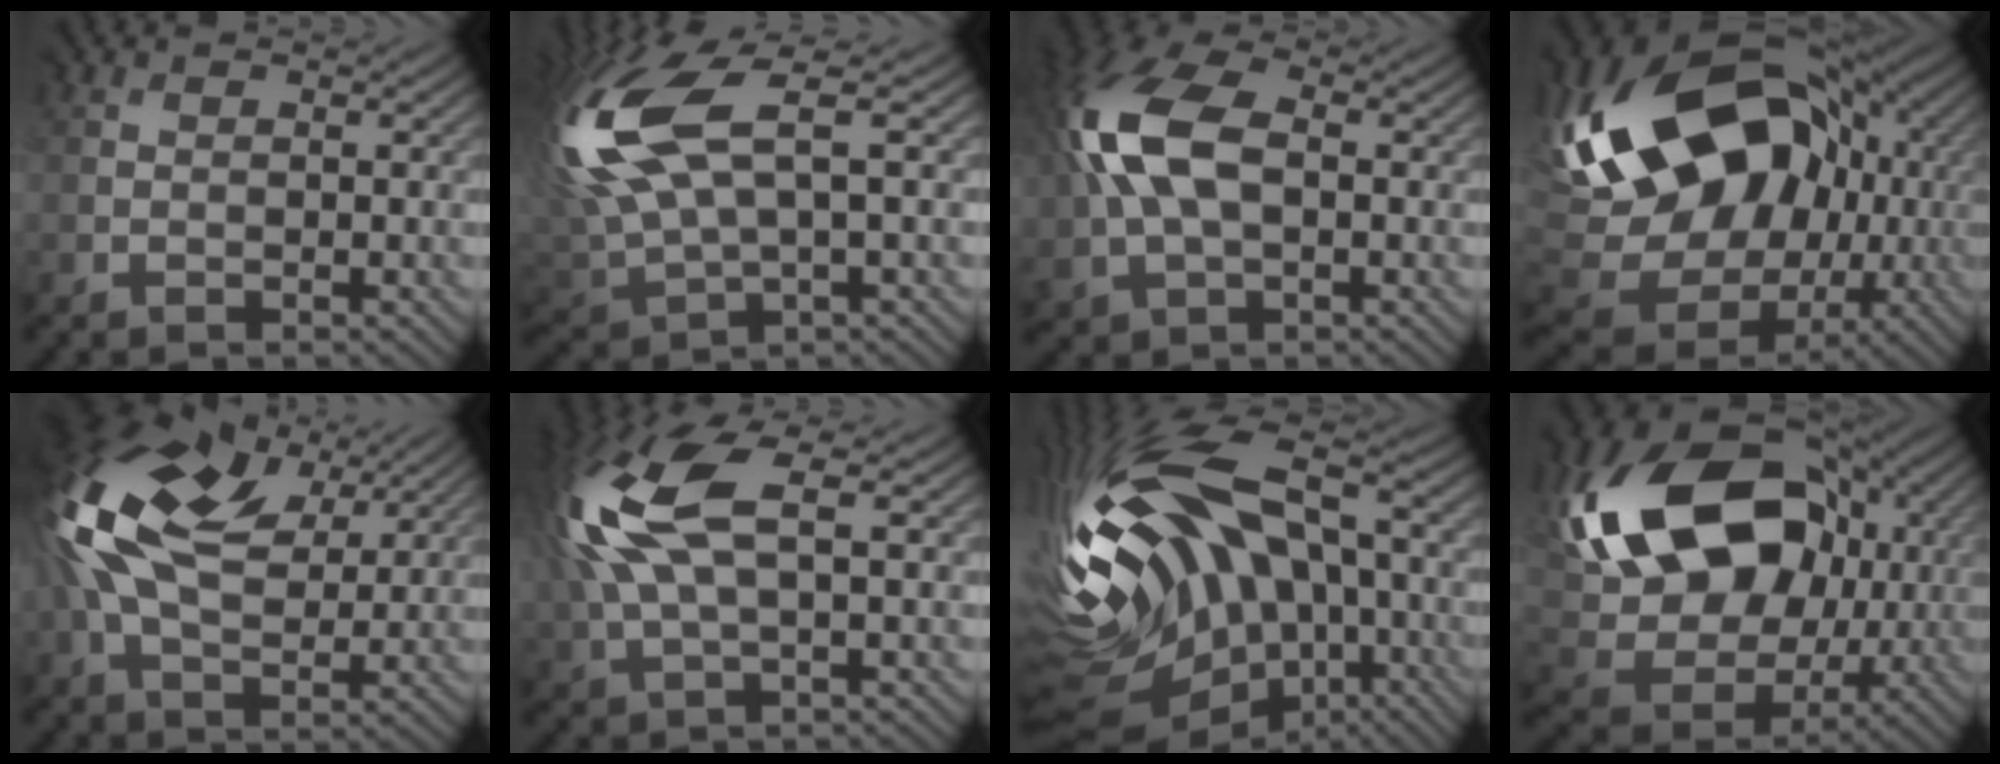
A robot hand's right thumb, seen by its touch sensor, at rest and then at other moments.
{"total": 12.7, "force": [4.7, 5.1, 10.7], "torque": [-0.281, 0.015, 0.096]}
{"total": 12.8, "force": [1.9, 7.7, 10.1], "torque": [-0.245, 0.013, 0.028]}
{"total": 20.8, "force": [2.7, 15.7, 13.3], "torque": [-0.295, -0.002, 0.076]}
{"total": 15.2, "force": [5.6, 8.6, 11.3], "torque": [-0.269, 0.020, 0.100]}
{"total": 12.6, "force": [2.8, 5.7, 10.9], "torque": [-0.281, 0.013, 0.052]}
{"total": 17.9, "force": [-1.9, 10.6, 14.2], "torque": [-0.289, -0.006, -0.019]}
{"total": 18.8, "force": [4.6, 14.0, 11.6], "torque": [-0.295, 0.005, 0.110]}